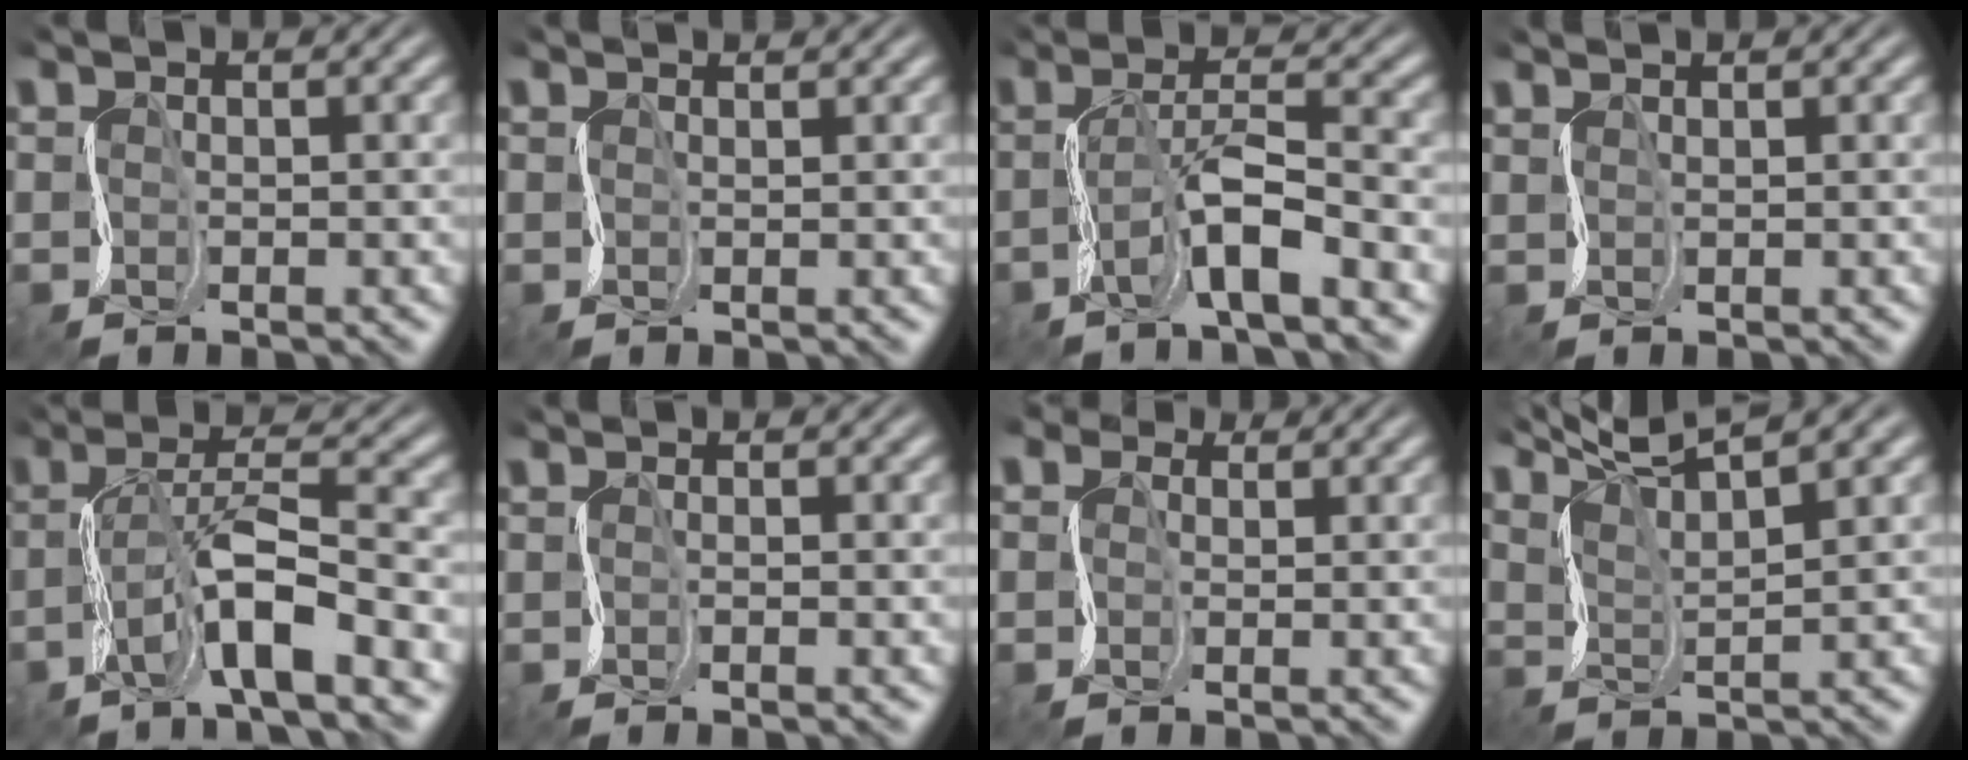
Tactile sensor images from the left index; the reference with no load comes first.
{"total": 0.7, "force": [0.7, -0.3, 0.0], "torque": [-0.002, -0.003, 0.012]}
{"total": 4.1, "force": [-1.7, 0.3, 3.7], "torque": [-0.072, 0.012, -0.037]}
{"total": 1.4, "force": [1.3, 0.1, 0.7], "torque": [-0.006, 0.009, 0.021]}
{"total": 5.9, "force": [-2.5, 0.8, 5.3], "torque": [-0.093, 0.012, -0.051]}
{"total": 0.5, "force": [0.1, -0.2, 0.5], "torque": [-0.004, -0.005, 0.000]}
{"total": 3.6, "force": [1.2, 3.0, 1.7], "torque": [-0.017, 0.006, -0.021]}
{"total": 6.3, "force": [5.9, 0.0, 2.4], "torque": [-0.059, 0.015, 0.099]}